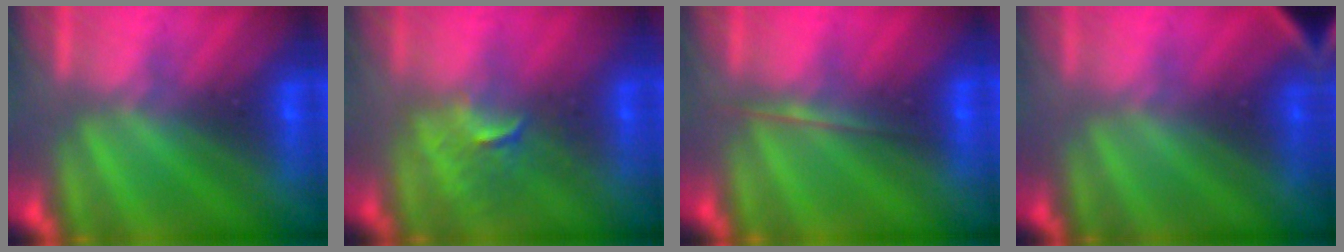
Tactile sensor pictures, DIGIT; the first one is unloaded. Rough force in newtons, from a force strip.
{"total": 2.6}
{"total": 1.7}
{"total": 2.8}